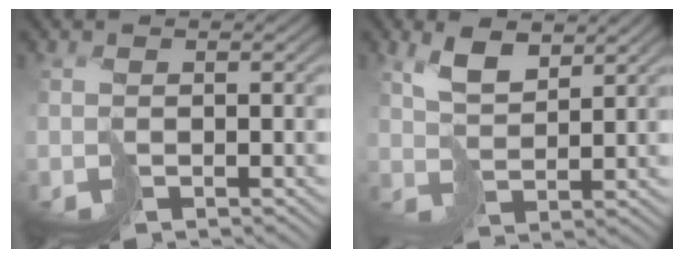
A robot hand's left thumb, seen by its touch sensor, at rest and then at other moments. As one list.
[{"total": 4.7, "force": [3.0, 2.0, 3.1], "torque": [-0.072, 0.001, 0.057]}]